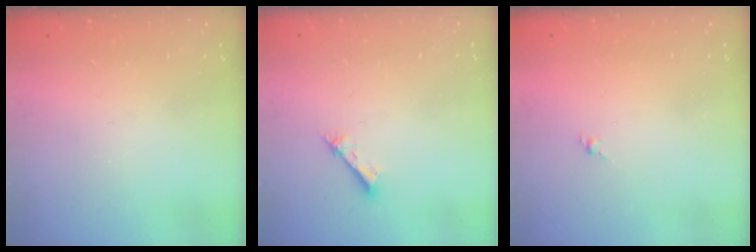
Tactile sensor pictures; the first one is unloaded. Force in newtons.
{"total": 1.5, "press": 1.5, "slide": 0.1}
{"total": 1.4, "press": 1.2, "slide": 0.6}